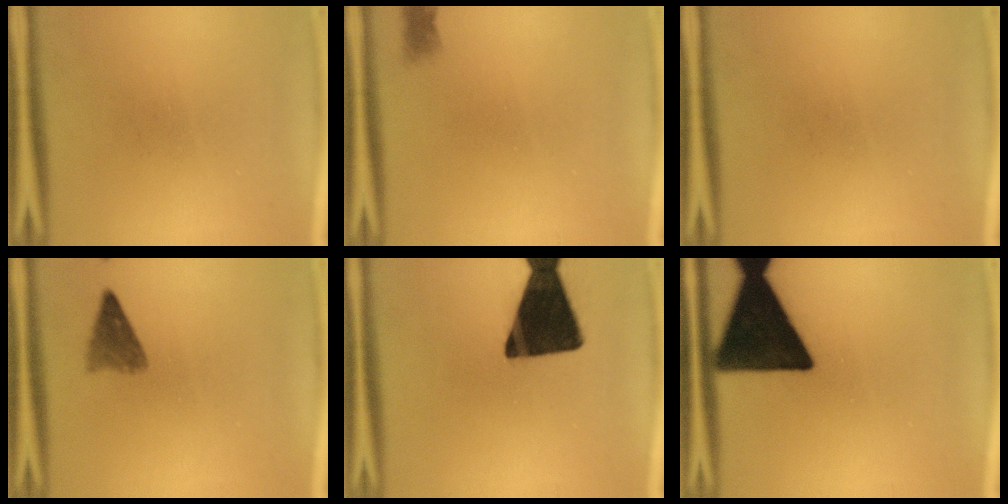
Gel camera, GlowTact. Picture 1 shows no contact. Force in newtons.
{"total": 1.1}
{"total": 0.0}
{"total": 3.3}
{"total": 18.2}
{"total": 19.5}